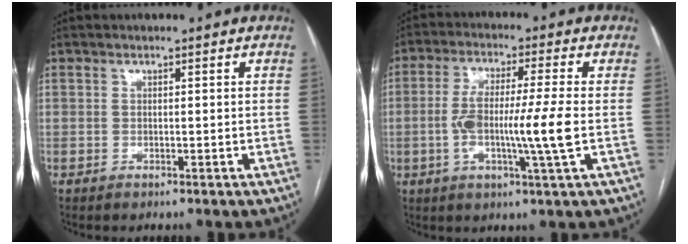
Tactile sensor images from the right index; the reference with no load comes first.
{"total": 10.5, "force": [-1.4, -0.2, 10.4], "torque": [-0.197, -0.001, -0.031]}